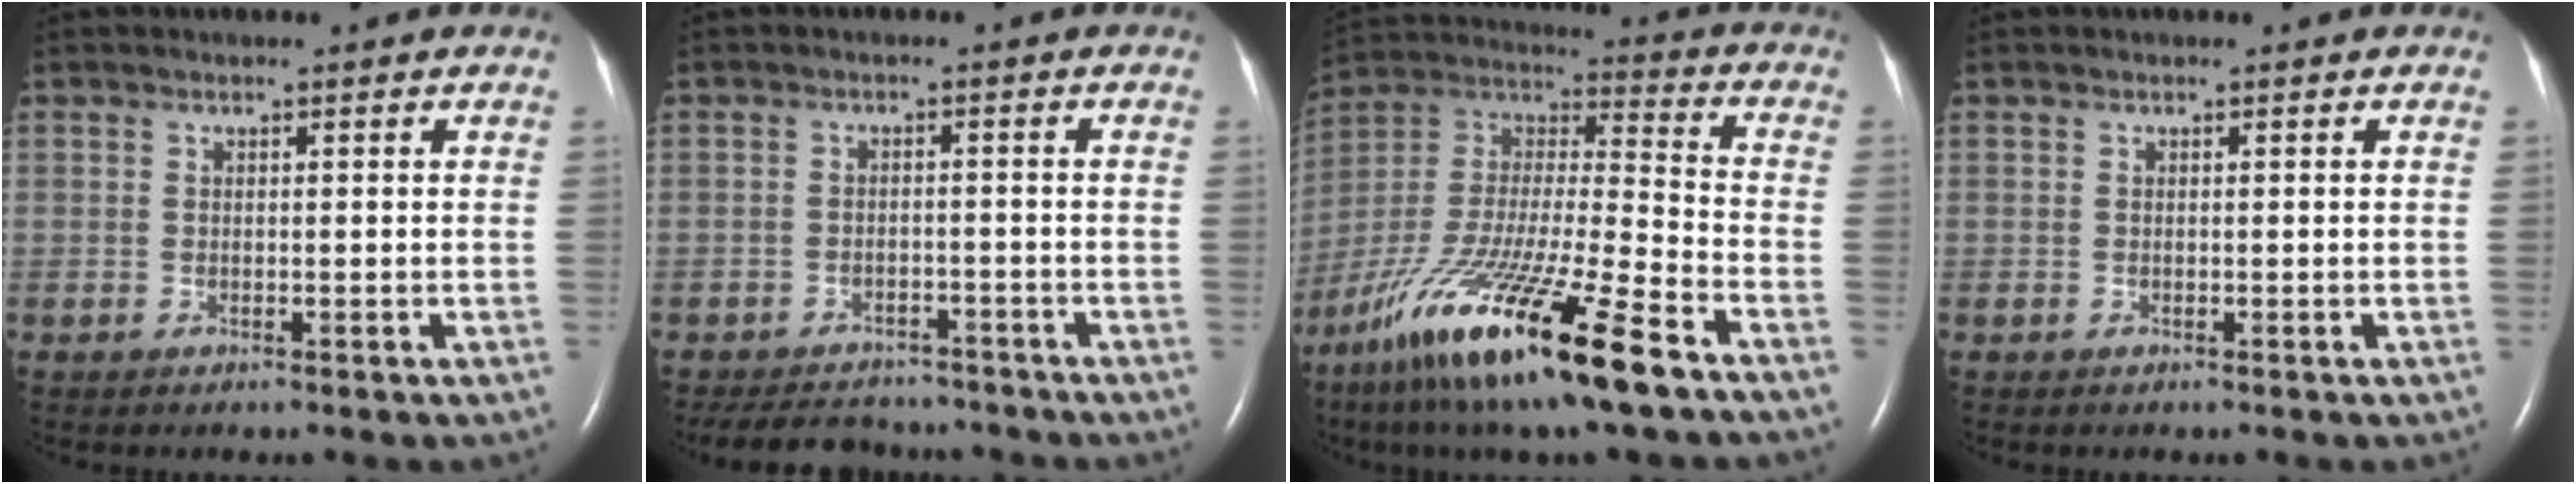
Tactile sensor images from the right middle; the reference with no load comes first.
{"total": 9.6, "force": [-8.7, 3.5, 2.2], "torque": [-0.043, 0.000, -0.114]}
{"total": 23.7, "force": [-14.5, 2.4, 18.6], "torque": [-0.365, -0.049, -0.262]}
{"total": 0.0}